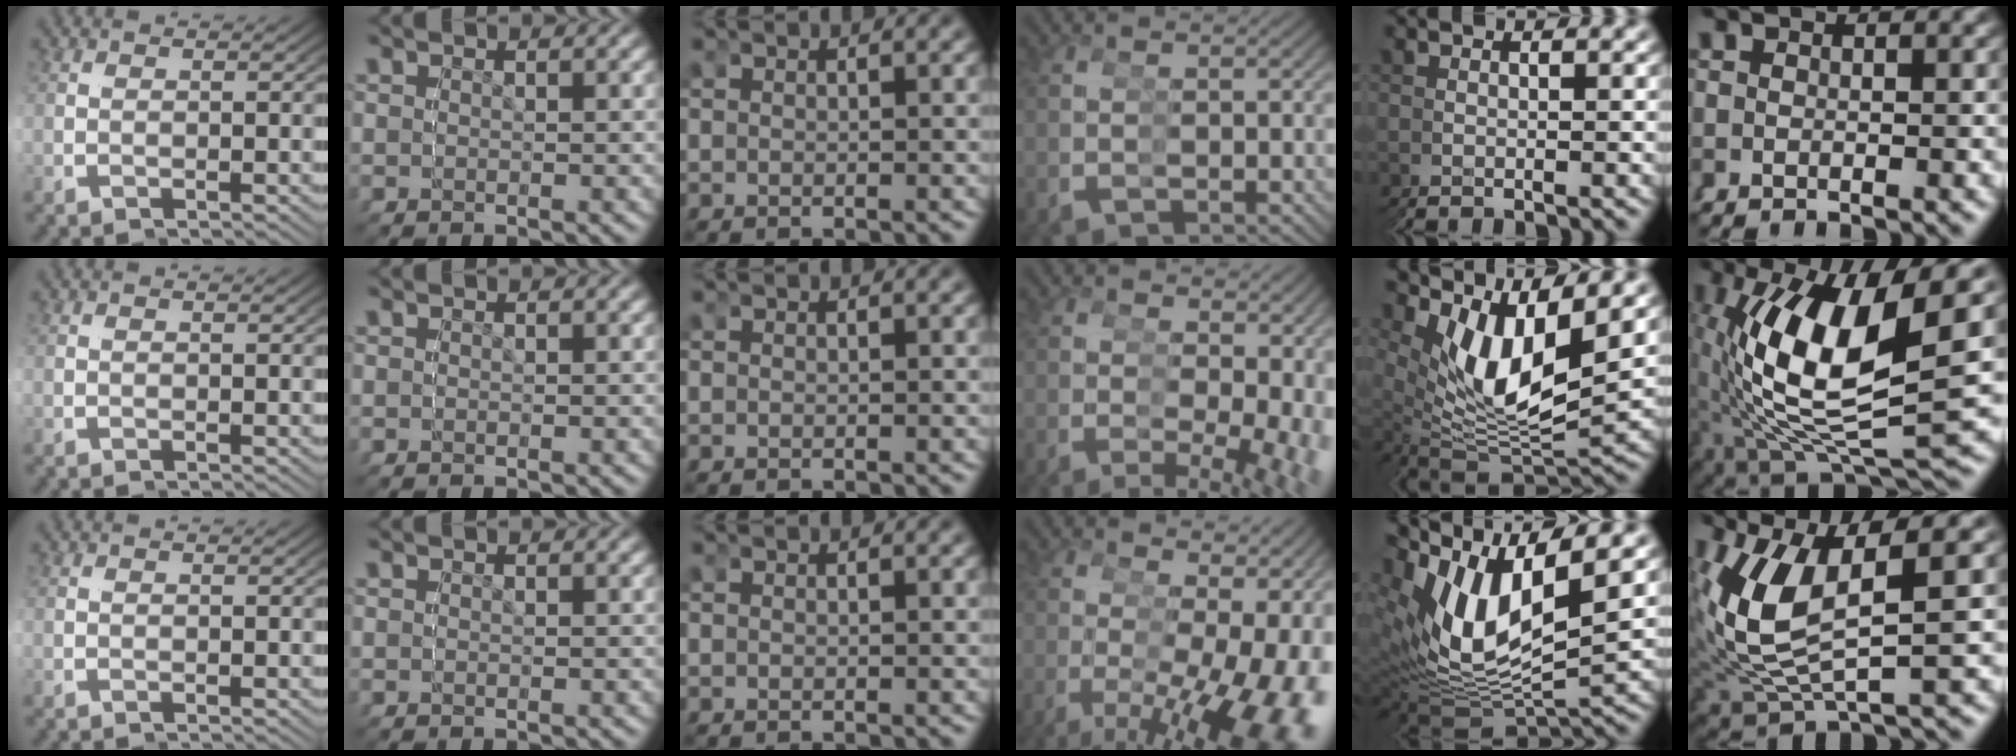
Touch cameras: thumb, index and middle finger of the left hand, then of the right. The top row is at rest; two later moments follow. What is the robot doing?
{"motion": "grasp_and_lifting", "object": "condiment"}